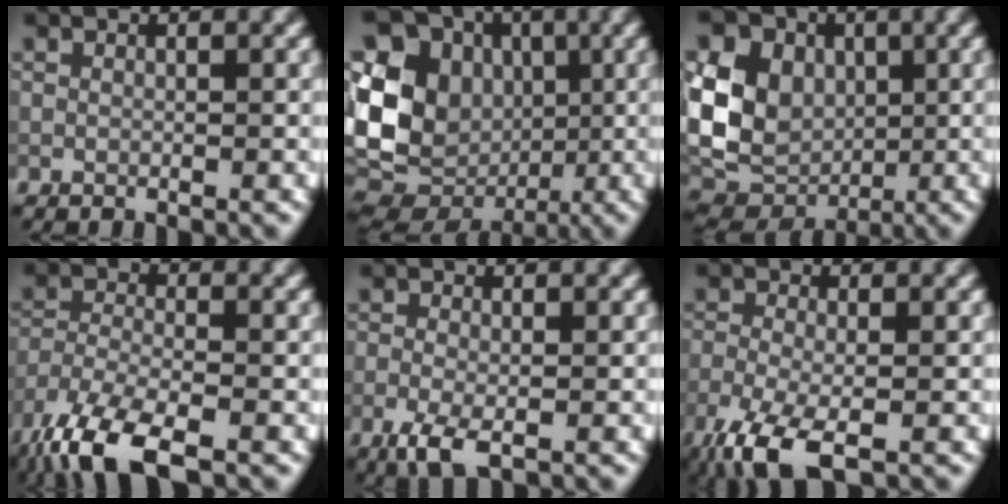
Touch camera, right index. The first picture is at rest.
{"total": 14.2, "force": [-0.4, 11.8, 8.0], "torque": [-0.175, 0.004, -0.001]}
{"total": 12.1, "force": [2.1, 9.7, 6.9], "torque": [-0.149, 0.020, 0.027]}
{"total": 8.7, "force": [-6.3, 2.7, 5.3], "torque": [-0.111, -0.018, -0.129]}
{"total": 3.1, "force": [-1.4, 1.3, 2.4], "torque": [-0.053, -0.006, -0.031]}
{"total": 6.1, "force": [-3.6, 2.1, 4.4], "torque": [-0.099, -0.013, -0.077]}